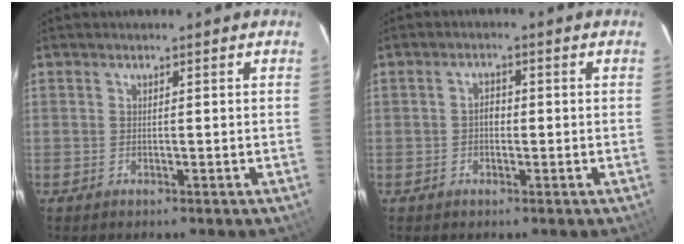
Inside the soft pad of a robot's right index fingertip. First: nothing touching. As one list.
[{"total": 1.9, "force": [-0.3, 1.4, 1.3], "torque": [-0.024, 0.008, -0.008]}]